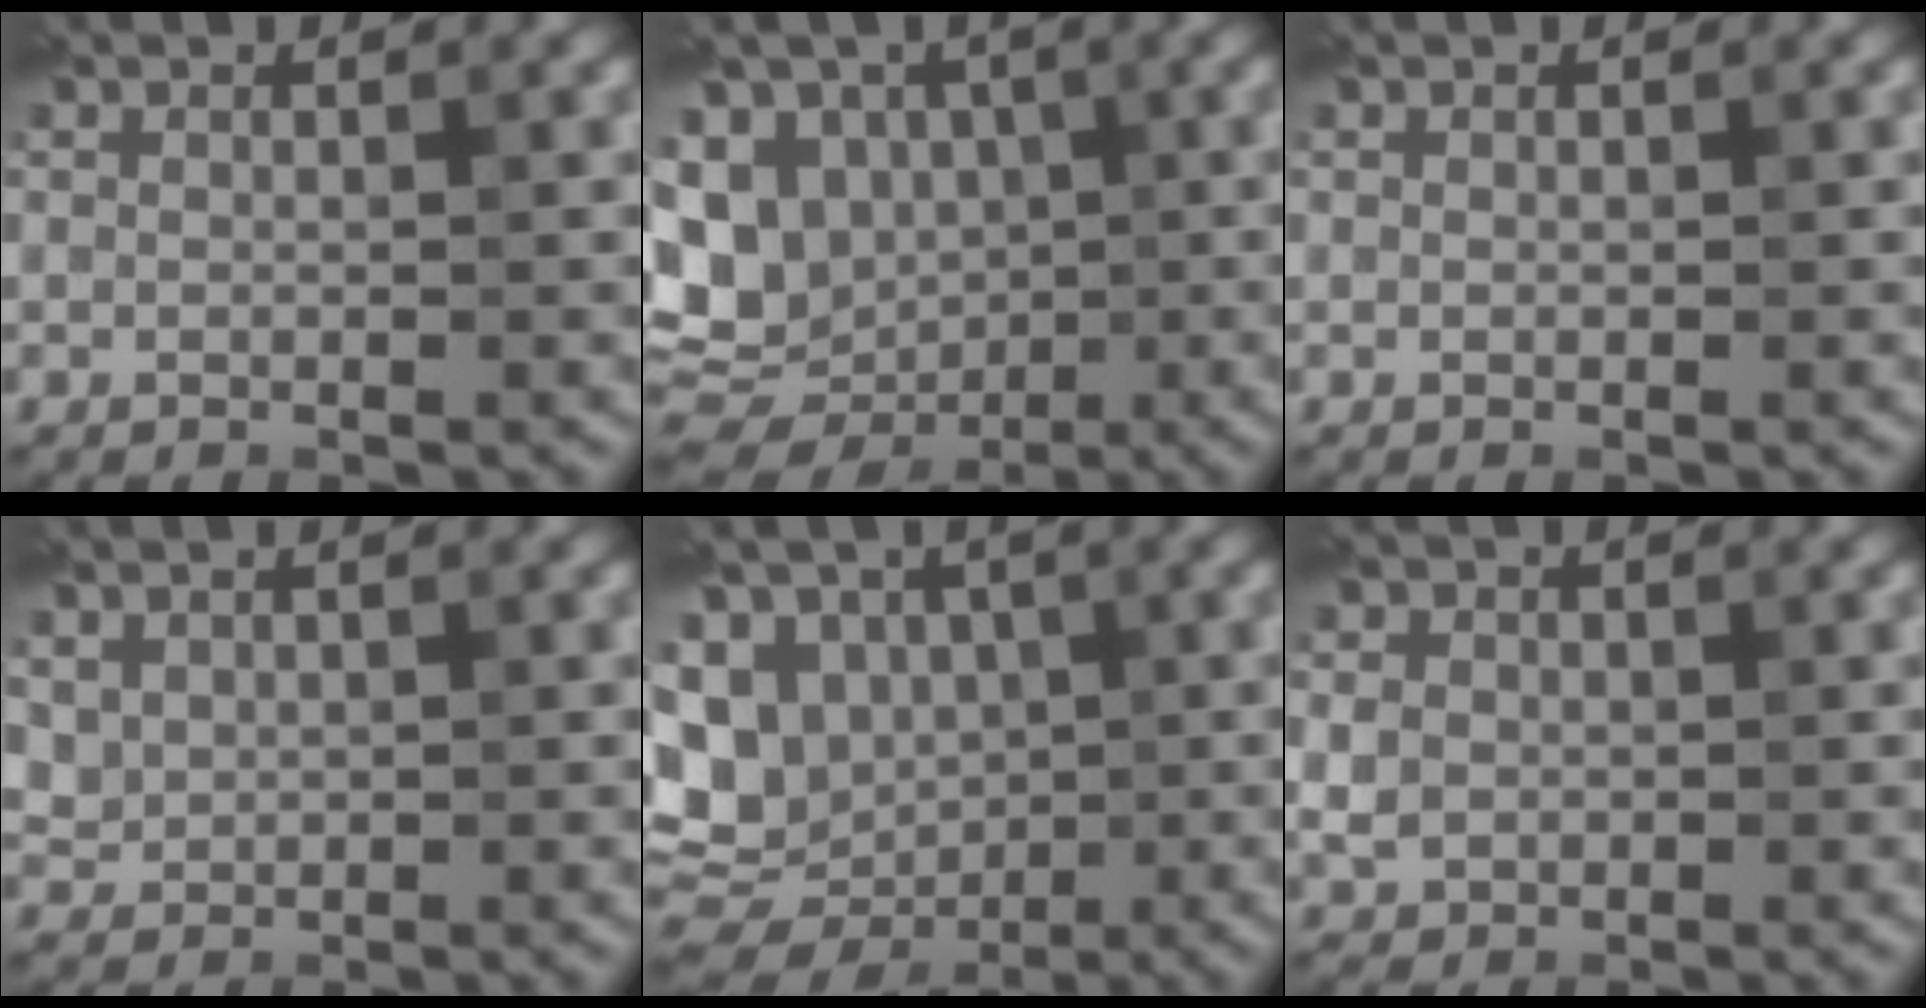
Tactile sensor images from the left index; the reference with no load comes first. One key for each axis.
{"total": 14.7, "fx": -1.5, "fy": 12.4, "fz": 7.7, "tx": -0.164, "ty": -0.004, "tz": -0.035}
{"total": 0.0}
{"total": 1.5, "fx": 0.6, "fy": 1.2, "fz": 0.6, "tx": -0.014, "ty": -0.005, "tz": 0.018}
{"total": 13.4, "fx": -0.6, "fy": 11.2, "fz": 7.3, "tx": -0.154, "ty": 0.000, "tz": -0.018}
{"total": 2.3, "fx": -0.2, "fy": 2.1, "fz": 1.0, "tx": -0.022, "ty": -0.004, "tz": -0.001}